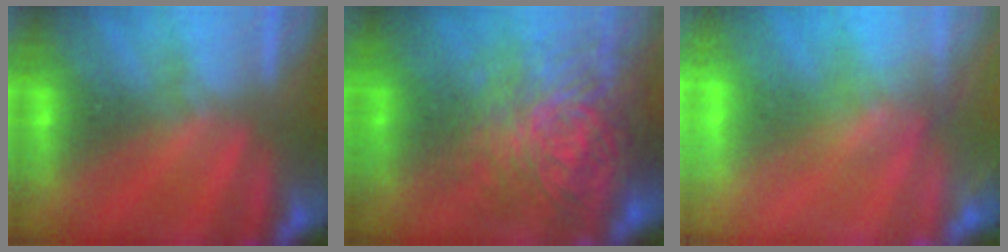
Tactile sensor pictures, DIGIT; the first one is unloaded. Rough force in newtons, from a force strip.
{"total": 7.9}
{"total": 3.3}